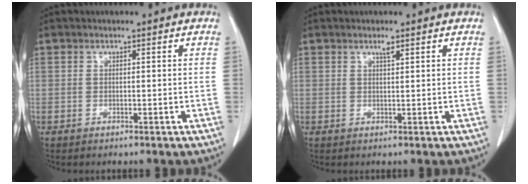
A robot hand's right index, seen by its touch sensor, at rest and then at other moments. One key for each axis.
{"total": 1.0, "fx": 0.7, "fy": 0.0, "fz": 0.7, "tx": -0.014, "ty": -0.001, "tz": 0.013}